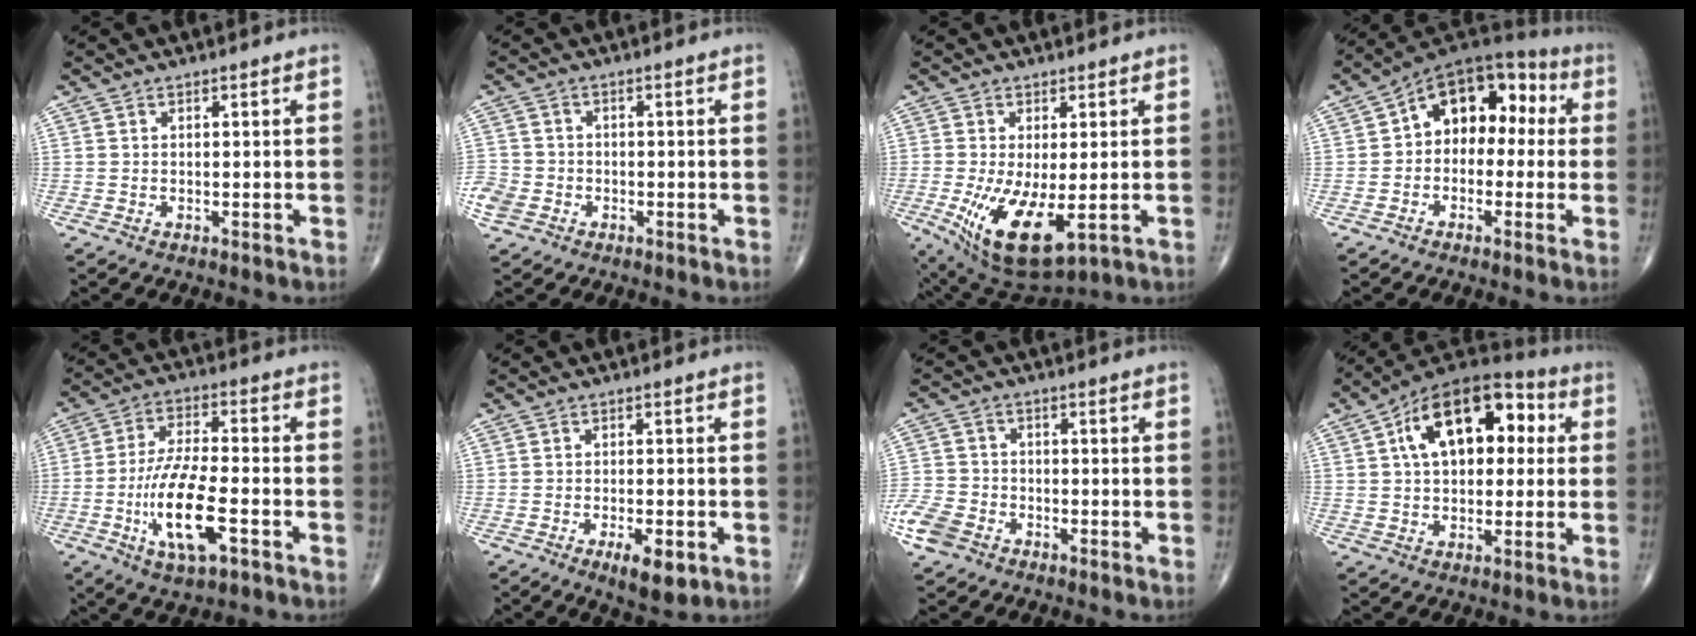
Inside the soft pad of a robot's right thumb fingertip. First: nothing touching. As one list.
[{"total": 5.0, "force": [-2.0, 4.2, 1.9], "torque": [-0.037, 0.014, -0.039]}, {"total": 12.9, "force": [-3.0, 5.3, 11.4], "torque": [-0.214, -0.027, -0.031]}, {"total": 13.5, "force": [1.3, 9.2, 9.7], "torque": [-0.090, 0.049, 0.000]}, {"total": 13.6, "force": [-4.6, 4.6, 12.0], "torque": [-0.229, 0.016, -0.082]}, {"total": 6.1, "force": [-2.7, 2.2, 5.0], "torque": [-0.074, 0.000, -0.035]}, {"total": 6.7, "force": [-3.8, 4.7, 2.9], "torque": [-0.063, 0.015, -0.079]}, {"total": 18.5, "force": [4.3, 10.7, 14.4], "torque": [-0.189, 0.029, 0.056]}]